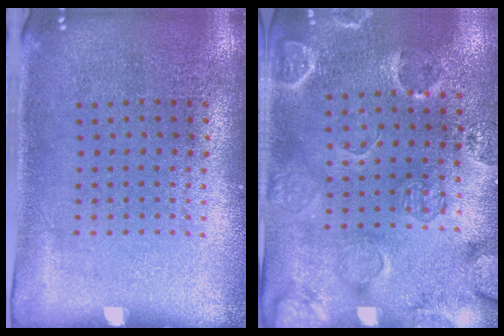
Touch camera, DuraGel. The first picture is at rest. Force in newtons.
{"total": 2.5, "press": 2.0, "slide": 1.5}